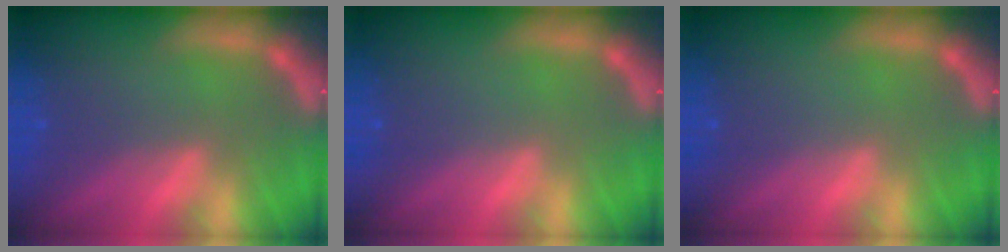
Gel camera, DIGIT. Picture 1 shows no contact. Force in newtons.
{"total": 0.0}
{"total": 0.0}